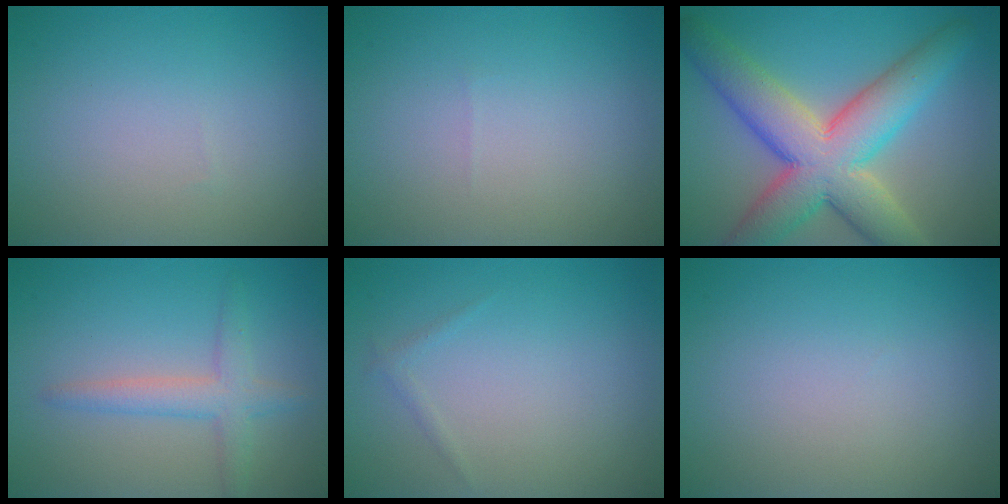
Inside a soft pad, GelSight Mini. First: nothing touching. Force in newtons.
{"total": 0.0}
{"total": 10.7, "press": 10.7, "slide": 0.6}
{"total": 2.9, "press": 2.9, "slide": 0.2}
{"total": 0.6, "press": 0.6, "slide": 0.0}
{"total": 0.0}